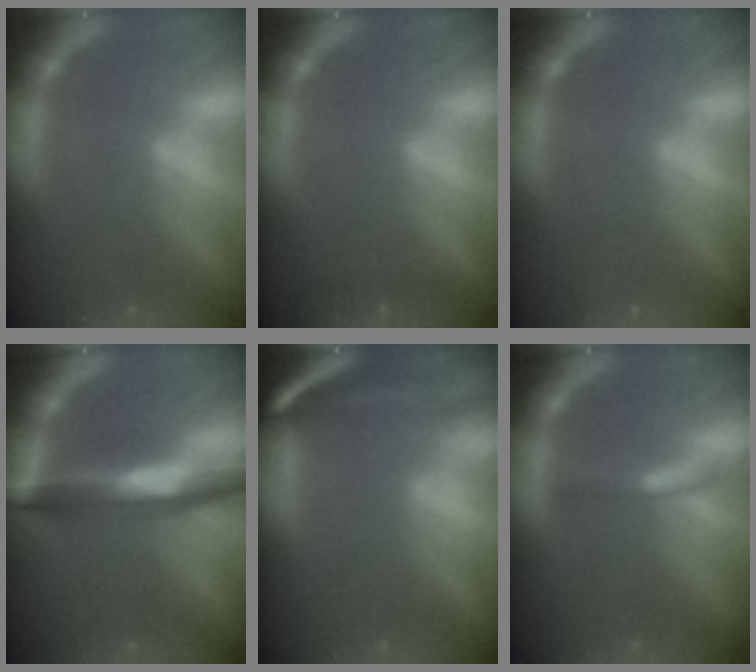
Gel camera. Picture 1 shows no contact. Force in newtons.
{"total": 0.9}
{"total": 0.0}
{"total": 6.5}
{"total": 9.0}
{"total": 1.4}